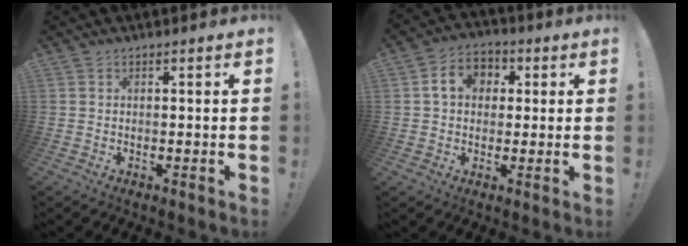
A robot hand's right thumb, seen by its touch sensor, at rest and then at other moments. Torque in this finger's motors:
{"motor_torque": [1.01, 1.44, 0.76, 0.07, 0.00]}